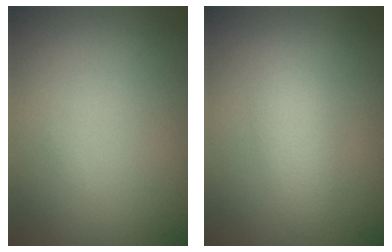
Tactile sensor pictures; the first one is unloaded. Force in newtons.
{"total": 2.4, "press": 2.4, "slide": 0.1}